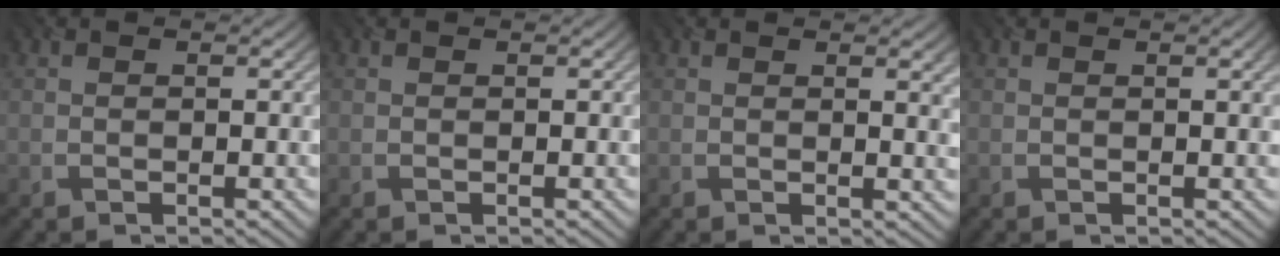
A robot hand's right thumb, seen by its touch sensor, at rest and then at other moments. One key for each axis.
{"total": 0.0}
{"total": 2.9, "fx": 1.5, "fy": 0.6, "fz": 2.4, "tx": -0.036, "ty": 0.002, "tz": 0.027}
{"total": 1.2, "fx": 0.7, "fy": 0.1, "fz": 1.0, "tx": -0.018, "ty": 0.003, "tz": 0.009}